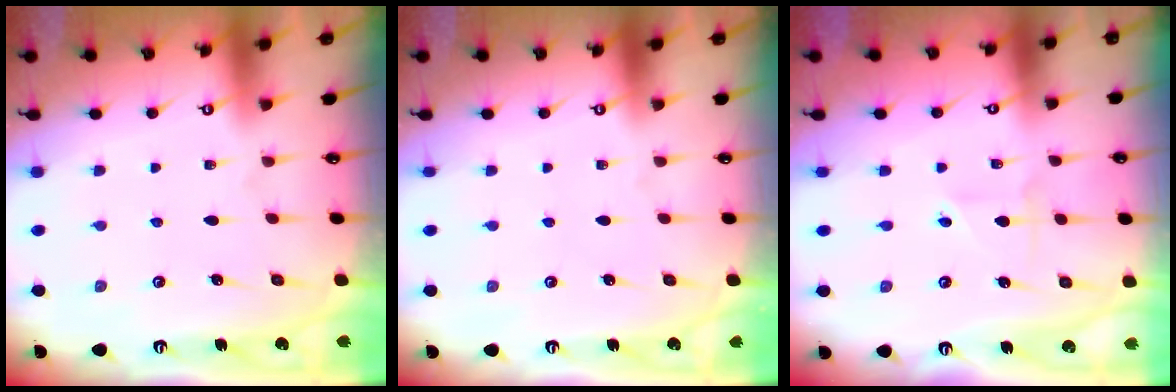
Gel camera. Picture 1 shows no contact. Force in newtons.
{"total": 0.0}
{"total": 2.0, "press": 2.0, "slide": 0.2}